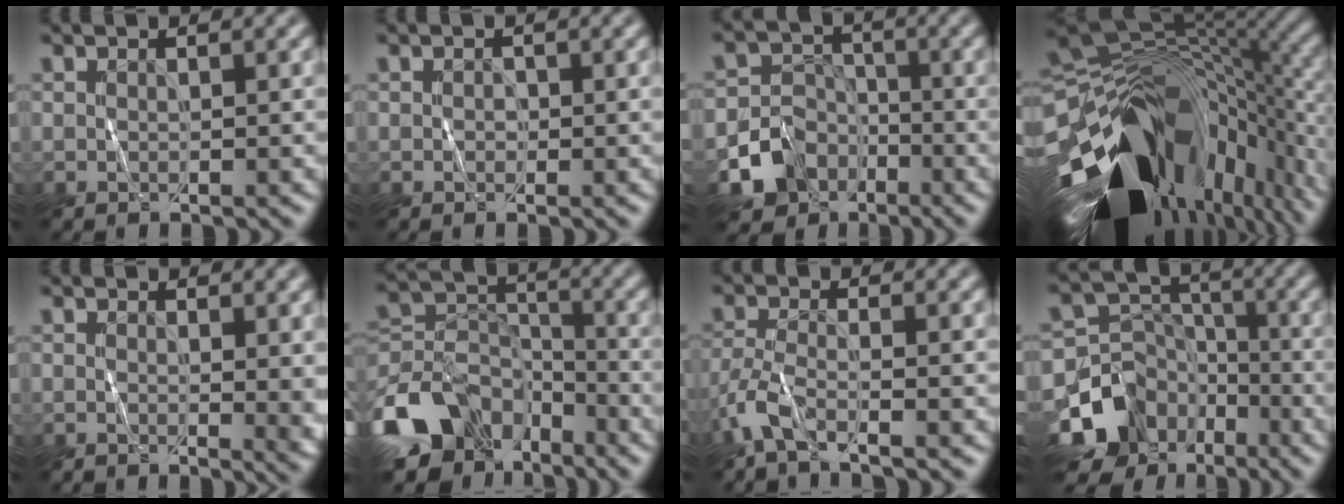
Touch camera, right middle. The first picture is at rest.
{"total": 0.5, "force": [-0.1, 0.5, 0.2], "torque": [0.001, -0.002, -0.002]}
{"total": 6.2, "force": [-3.5, 4.9, 1.5], "torque": [-0.009, 0.002, -0.073]}
{"total": 17.8, "force": [-7.1, 9.3, 13.5], "torque": [-0.249, -0.027, -0.105]}
{"total": 3.0, "force": [0.2, 1.0, 2.8], "torque": [-0.026, -0.003, 0.003]}
{"total": 11.3, "force": [-6.6, 7.5, 5.3], "torque": [-0.109, 0.004, -0.131]}
{"total": 3.3, "force": [-2.3, 0.8, 2.2], "torque": [-0.056, -0.005, -0.061]}
{"total": 12.4, "force": [-7.4, 9.1, 3.9], "torque": [-0.090, -0.018, -0.127]}